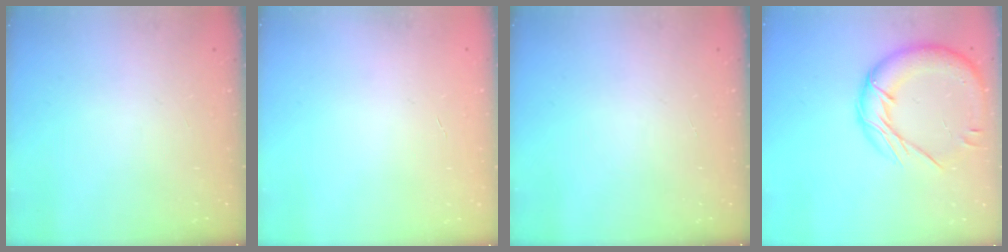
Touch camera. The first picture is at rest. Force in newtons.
{"total": 0.0}
{"total": 0.0}
{"total": 17.9, "press": 17.8, "slide": 1.8}